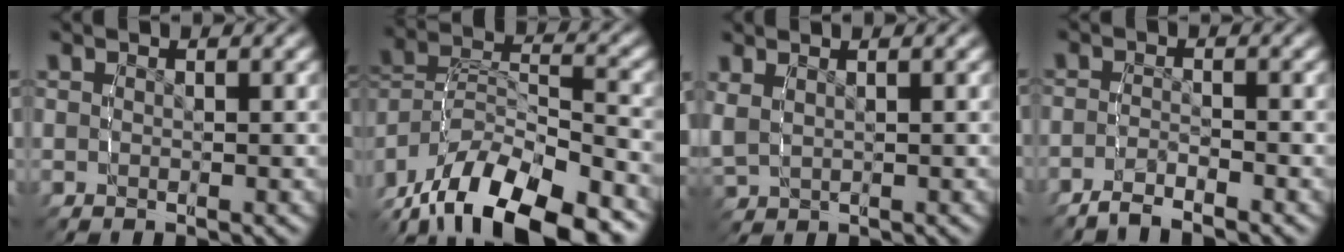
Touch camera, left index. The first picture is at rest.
{"total": 10.3, "force": [-4.4, 7.1, 6.0], "torque": [-0.129, -0.025, -0.064]}
{"total": 1.6, "force": [1.2, 0.9, 0.6], "torque": [-0.025, 0.002, 0.032]}
{"total": 3.0, "force": [-2.9, 0.7, 0.6], "torque": [-0.018, -0.006, -0.048]}